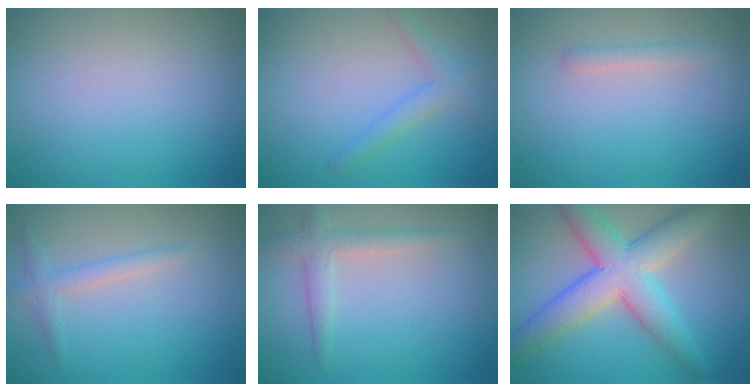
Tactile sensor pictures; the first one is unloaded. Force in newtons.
{"total": 1.8, "press": 1.8, "slide": 0.0}
{"total": 1.2, "press": 1.2, "slide": 0.1}
{"total": 1.7, "press": 1.7, "slide": 0.1}
{"total": 2.3, "press": 2.3, "slide": 0.1}
{"total": 7.5, "press": 7.5, "slide": 0.2}